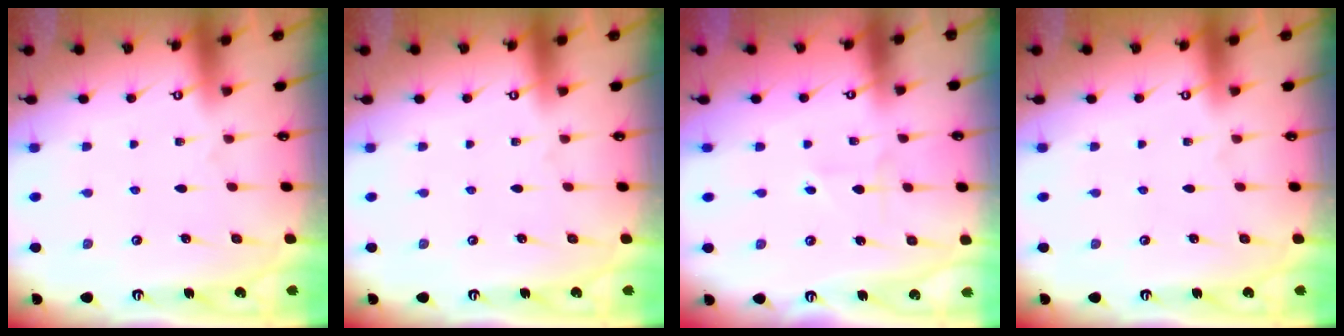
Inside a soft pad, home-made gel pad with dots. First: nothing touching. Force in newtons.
{"total": 0.0}
{"total": 1.9, "press": 1.9, "slide": 0.2}
{"total": 0.0}